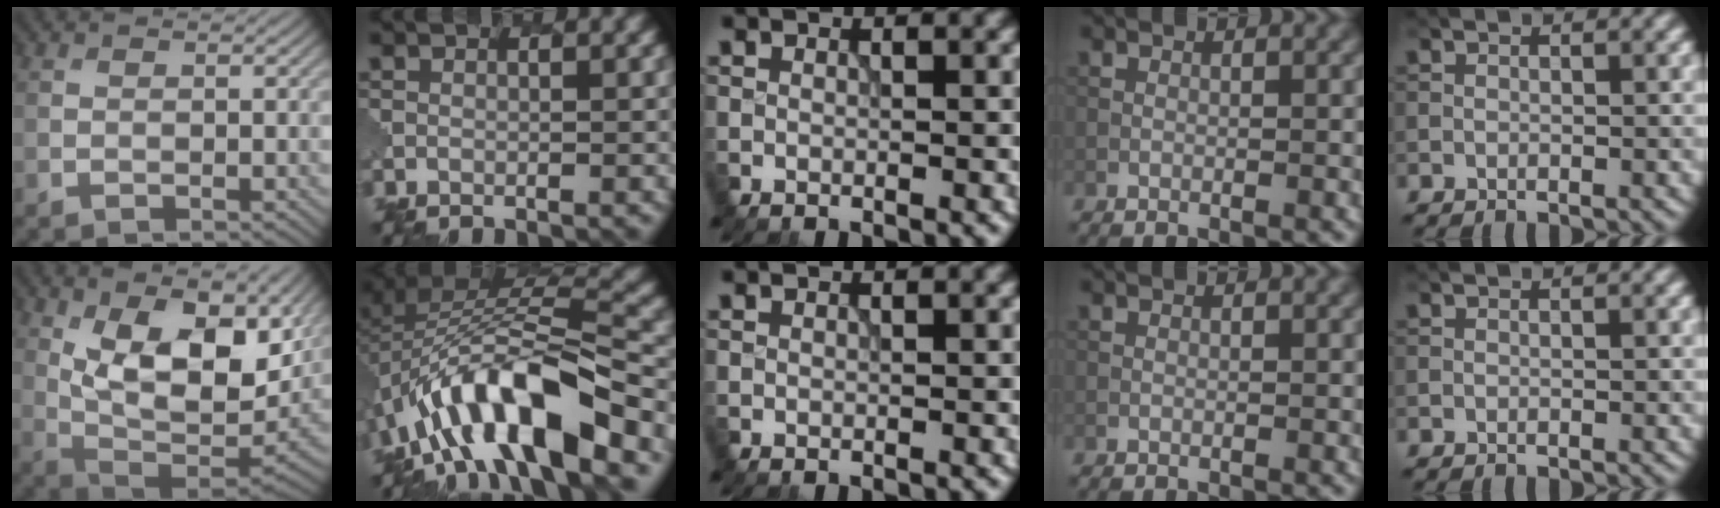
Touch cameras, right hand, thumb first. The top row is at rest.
{"thumb": {"total": 15.2, "force": [5.7, 7.4, 12.0], "torque": [-0.214, -0.004, 0.104]}, "index": {"total": 12.7, "force": [-6.3, 4.4, 10.1], "torque": [-0.159, 0.012, -0.101]}}